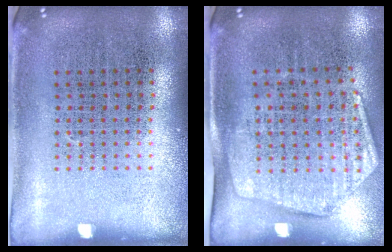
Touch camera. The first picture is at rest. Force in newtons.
{"total": 1.9, "press": 1.6, "slide": 1.0}